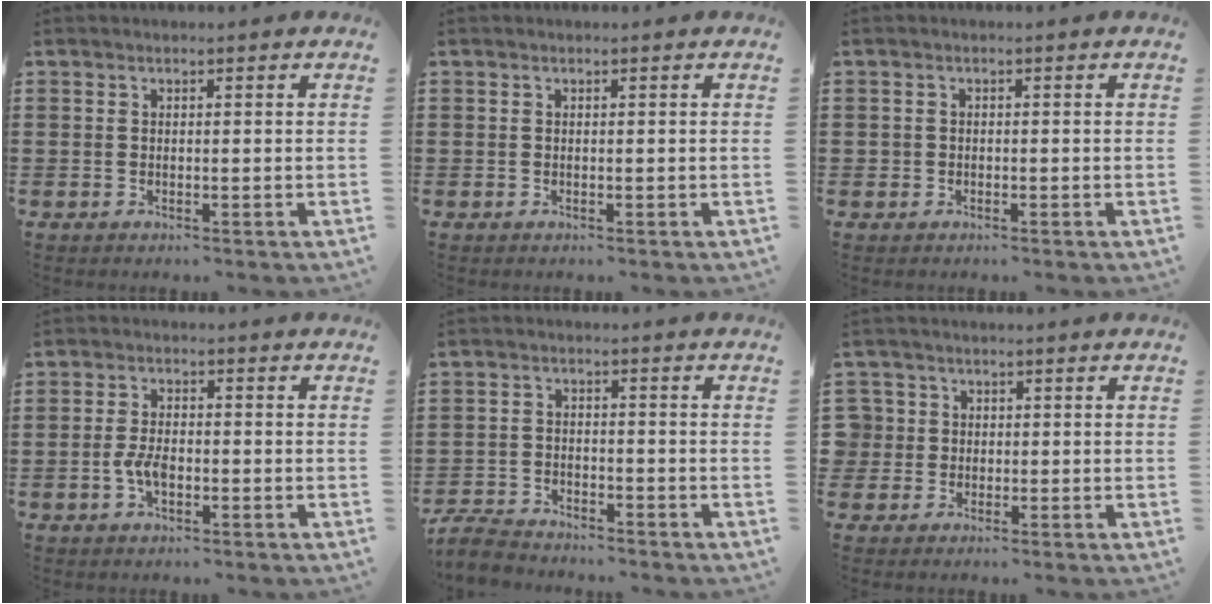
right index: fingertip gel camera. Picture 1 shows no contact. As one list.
[{"total": 0.0}, {"total": 0.9, "force": [-0.4, 0.8, 0.1], "torque": [-0.004, 0.003, -0.011]}, {"total": 3.2, "force": [-1.1, 1.4, 2.6], "torque": [-0.070, -0.009, -0.024]}, {"total": 4.1, "force": [-3.9, 0.8, 0.8], "torque": [-0.038, -0.003, -0.087]}, {"total": 3.0, "force": [0.0, 3.0, 0.2], "torque": [-0.028, 0.006, -0.005]}]